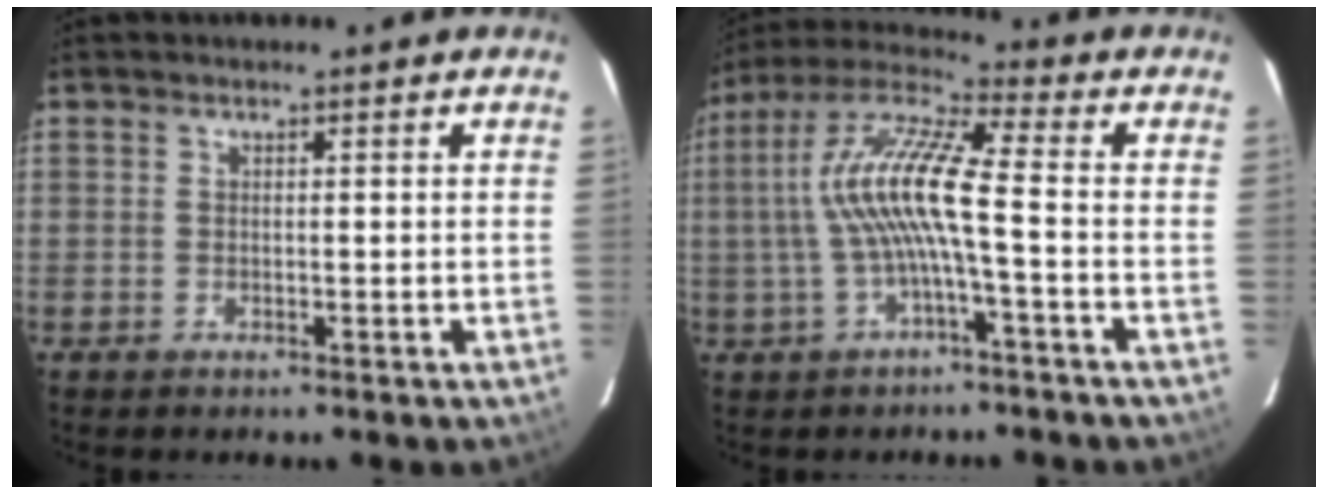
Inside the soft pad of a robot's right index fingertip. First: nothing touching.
{"total": 12.1, "force": [-1.3, 1.2, 12.0], "torque": [-0.239, 0.016, -0.025]}